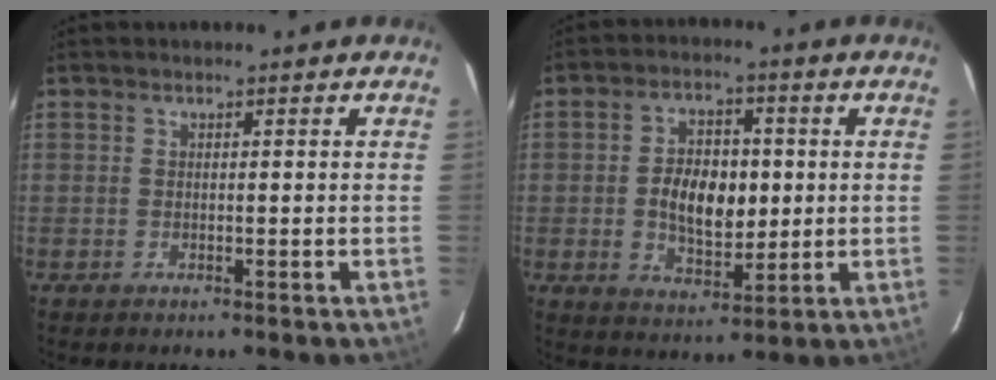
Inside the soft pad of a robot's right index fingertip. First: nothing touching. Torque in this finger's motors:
{"motor_torque": [0.24, -0.01, 0.57, 0.12]}